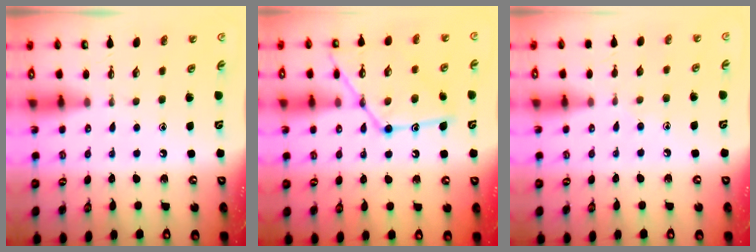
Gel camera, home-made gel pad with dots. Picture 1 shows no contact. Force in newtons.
{"total": 17.5, "press": 17.4, "slide": 1.5}
{"total": 6.0, "press": 5.9, "slide": 0.7}